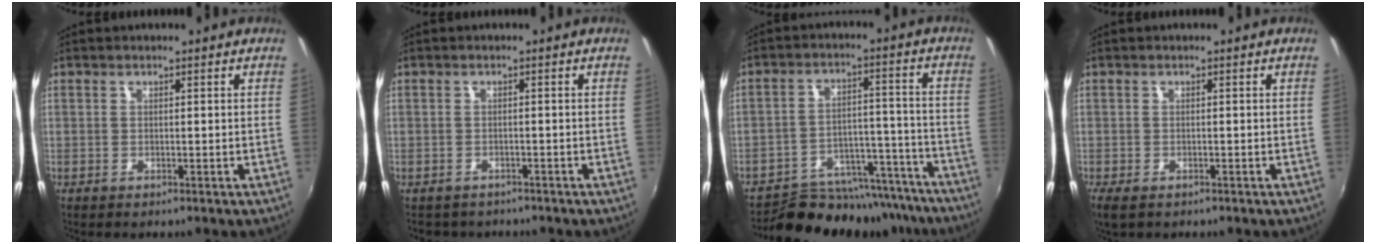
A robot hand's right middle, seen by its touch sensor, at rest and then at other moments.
{"total": 3.0, "force": [-2.5, 1.5, 0.4], "torque": [-0.016, -0.009, -0.035]}
{"total": 18.2, "force": [-16.2, 6.4, 5.4], "torque": [-0.097, 0.027, -0.212]}
{"total": 3.4, "force": [-2.3, 1.4, 2.1], "torque": [-0.044, -0.016, -0.036]}